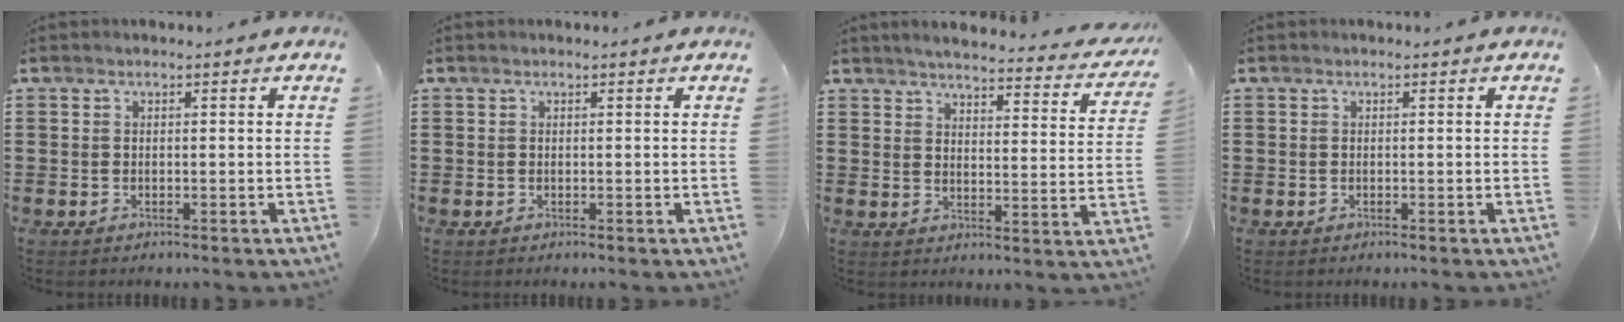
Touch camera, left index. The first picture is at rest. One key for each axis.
{"total": 0.0}
{"total": 3.8, "fx": 3.6, "fy": 0.0, "fz": 1.3, "tx": -0.037, "ty": -0.029, "tz": 0.055}
{"total": 0.0}